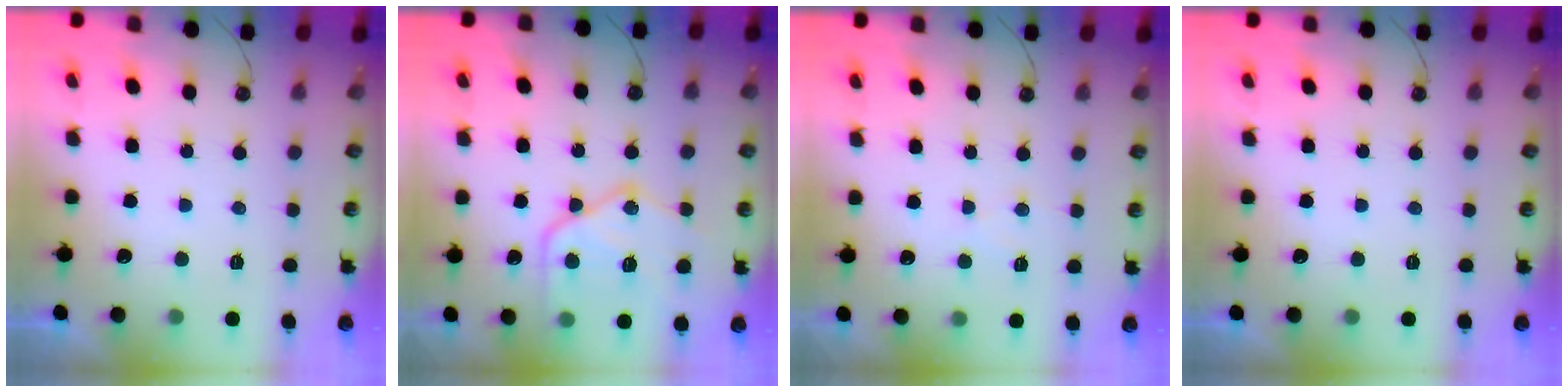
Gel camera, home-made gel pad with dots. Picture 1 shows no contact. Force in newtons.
{"total": 18.6, "press": 18.6, "slide": 1.8}
{"total": 4.7, "press": 4.7, "slide": 0.6}
{"total": 0.0}